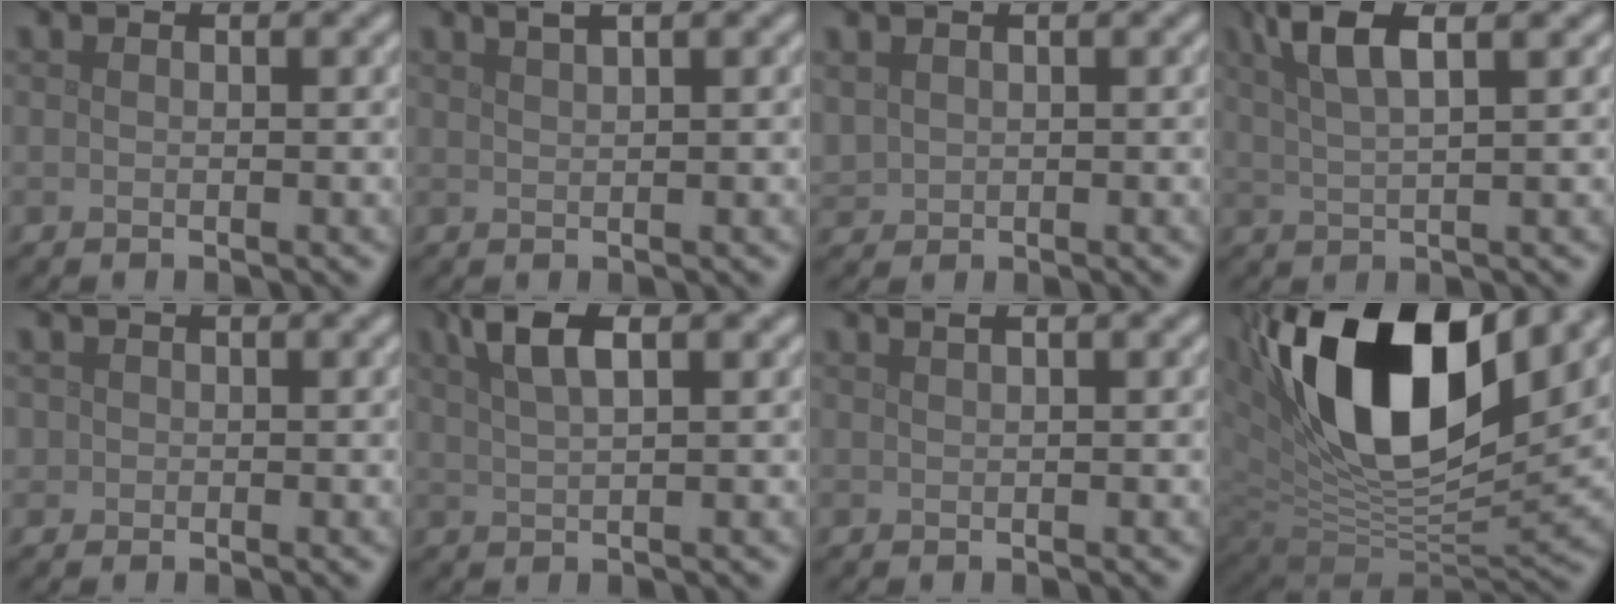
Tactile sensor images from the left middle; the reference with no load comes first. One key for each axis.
{"total": 2.0, "fx": 1.4, "fy": 0.7, "fz": 1.4, "tx": -0.006, "ty": 0.002, "tz": 0.012}
{"total": 1.2, "fx": 0.8, "fy": 0.9, "fz": 0.2, "tx": -0.010, "ty": 0.000, "tz": 0.020}
{"total": 5.4, "fx": 3.0, "fy": 1.3, "fz": 4.3, "tx": -0.070, "ty": 0.015, "tz": 0.052}
{"total": 0.7, "fx": 0.1, "fy": 0.7, "fz": 0.1, "tx": 0.005, "ty": -0.001, "tz": -0.002}
{"total": 4.3, "fx": 2.4, "fy": 1.4, "fz": 3.3, "tx": -0.058, "ty": 0.010, "tz": 0.042}
{"total": 1.1, "fx": 0.7, "fy": 0.4, "fz": 0.8, "tx": -0.008, "ty": 0.000, "tz": 0.006}
{"total": 17.0, "fx": 6.5, "fy": 8.5, "fz": 13.3, "tx": -0.242, "ty": 0.013, "tz": 0.109}